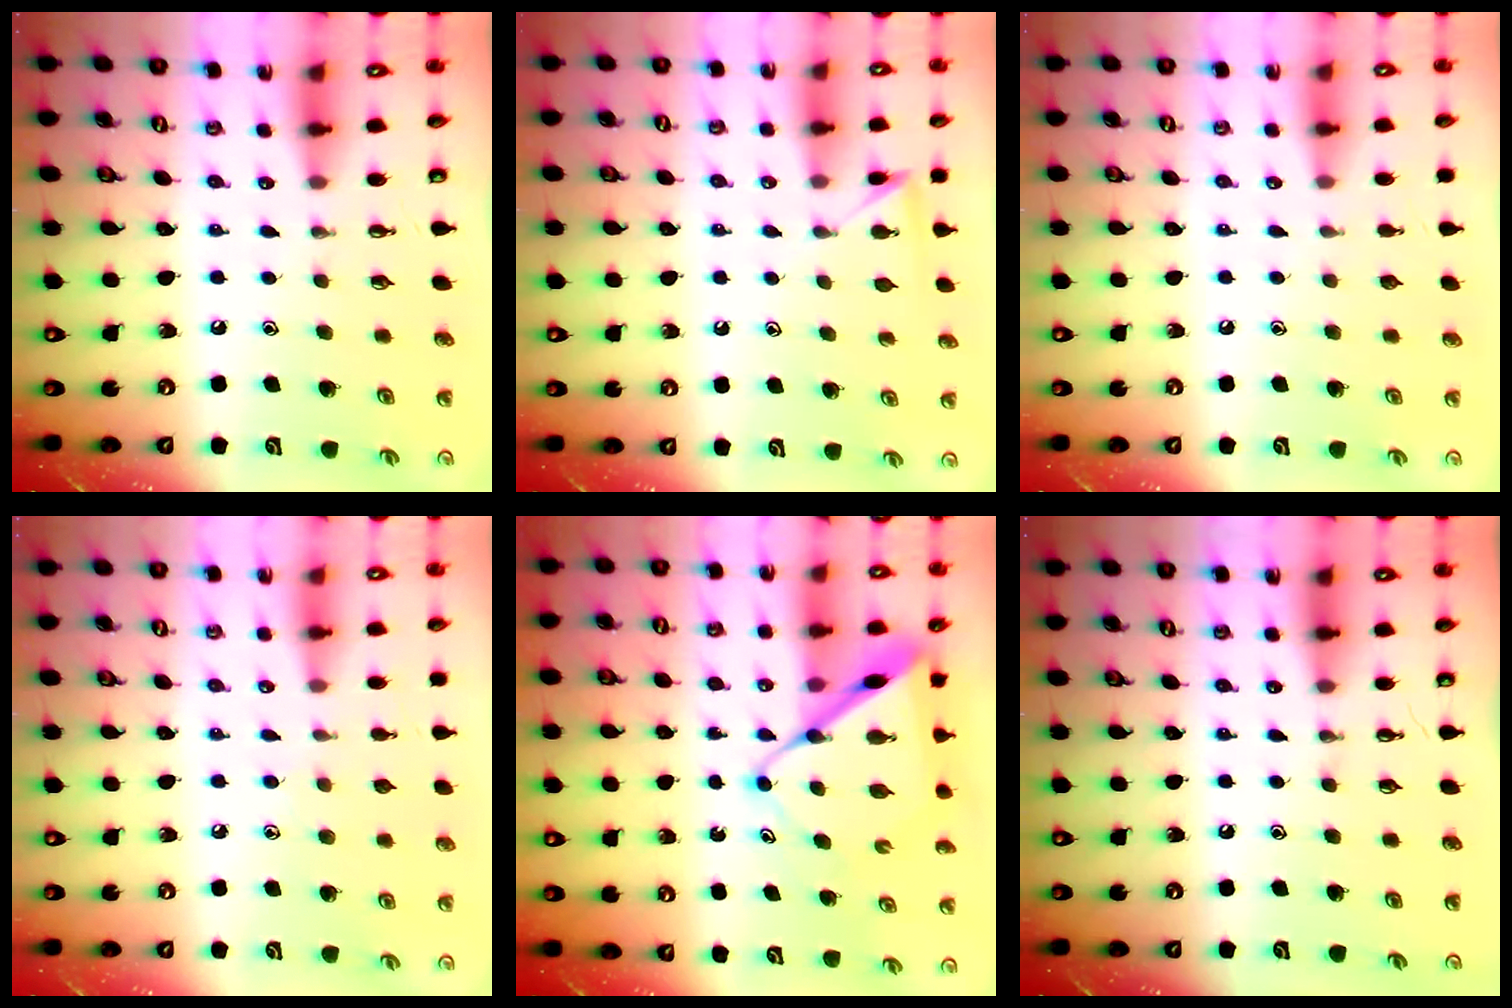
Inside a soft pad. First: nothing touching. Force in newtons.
{"total": 3.9, "press": 3.9, "slide": 0.3}
{"total": 0.0}
{"total": 4.8, "press": 4.8, "slide": 0.5}
{"total": 11.3, "press": 11.3, "slide": 1.0}
{"total": 0.0}